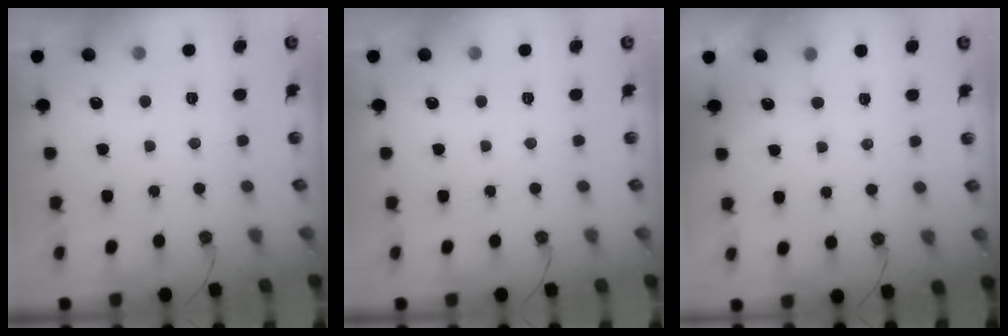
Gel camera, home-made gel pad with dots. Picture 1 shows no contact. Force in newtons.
{"total": 0.0}
{"total": 1.7, "press": 1.7, "slide": 0.2}